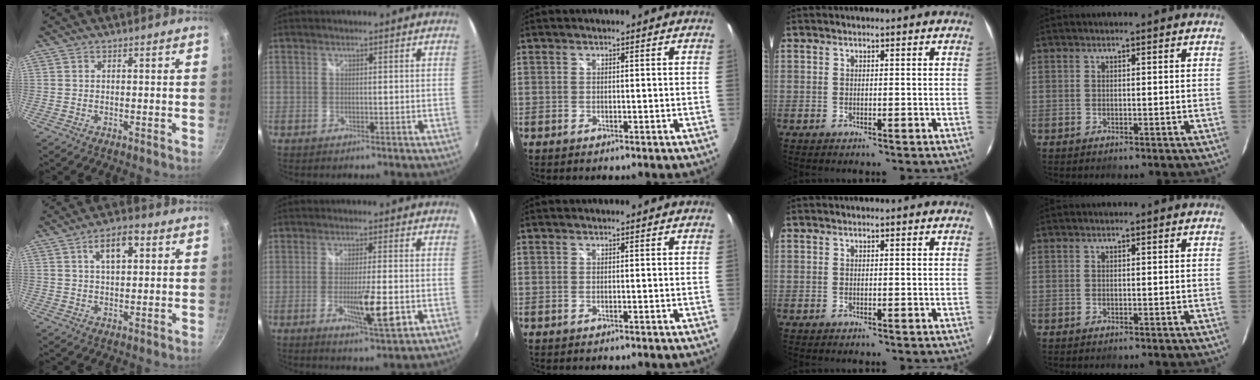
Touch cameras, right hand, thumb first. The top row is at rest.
{"thumb": {"total": 7.3, "force": [2.6, 3.7, 5.8], "torque": [-0.074, 0.008, 0.041]}, "index": {"total": 8.0, "force": [-2.4, 0.8, 7.6], "torque": [-0.131, -0.019, -0.038]}}